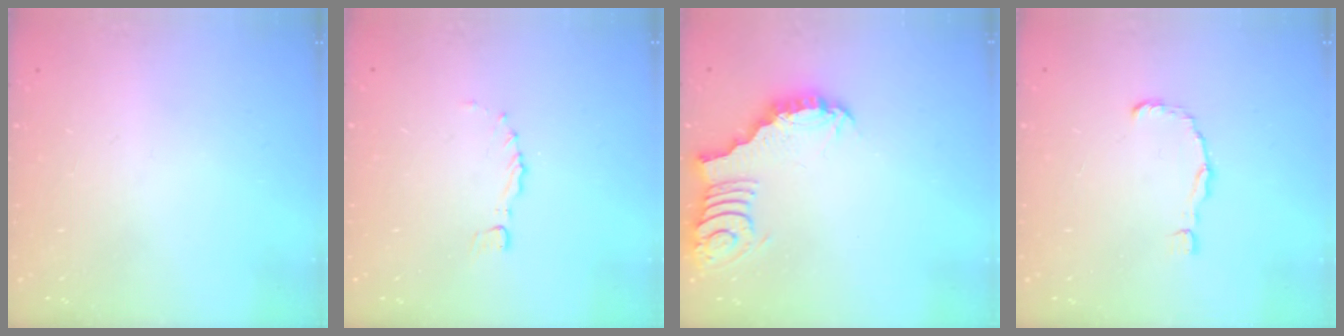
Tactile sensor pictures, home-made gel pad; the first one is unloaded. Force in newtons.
{"total": 0.0}
{"total": 3.9, "press": 3.8, "slide": 0.8}
{"total": 1.6, "press": 1.5, "slide": 0.1}